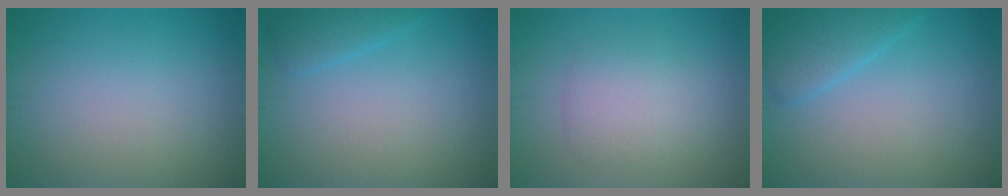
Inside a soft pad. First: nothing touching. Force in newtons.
{"total": 1.7, "press": 1.7, "slide": 0.2}
{"total": 2.9, "press": 2.9, "slide": 0.2}
{"total": 2.8, "press": 2.8, "slide": 0.2}